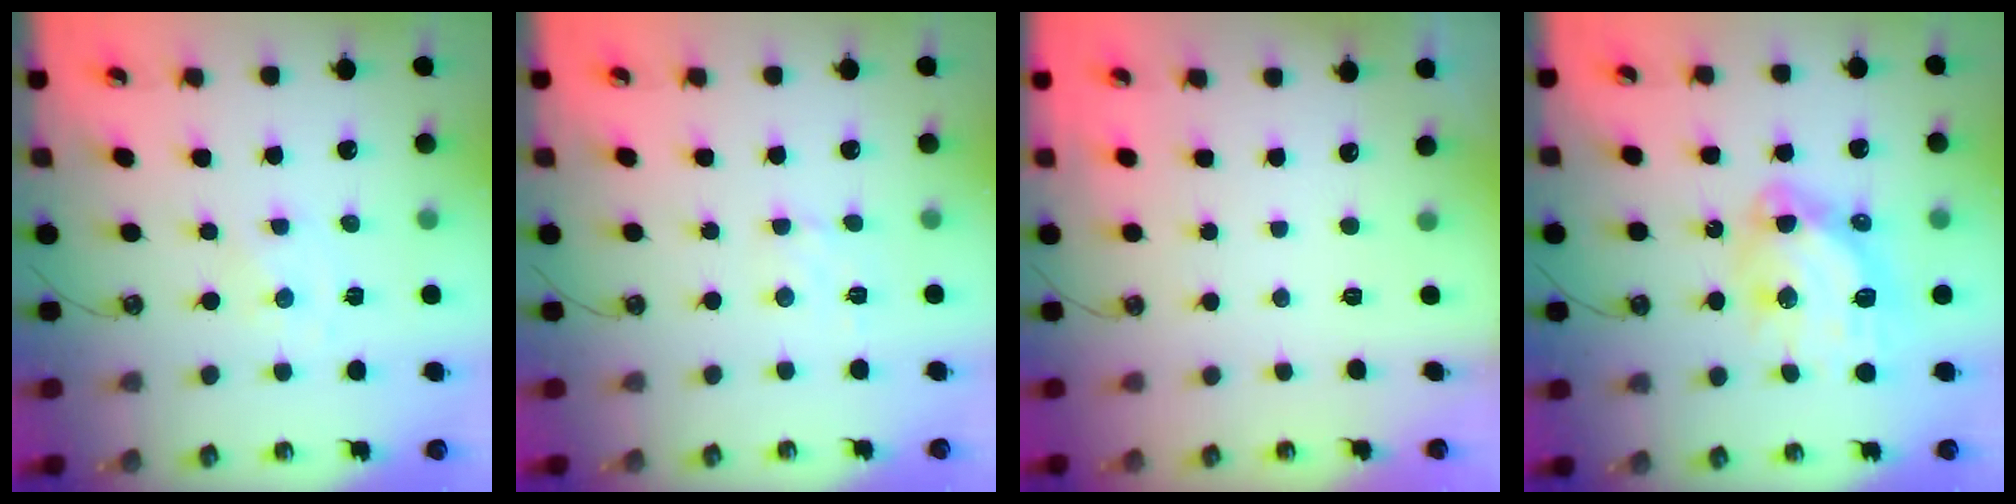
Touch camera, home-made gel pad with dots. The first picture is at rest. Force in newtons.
{"total": 2.1, "press": 2.0, "slide": 0.6}
{"total": 0.0}
{"total": 14.6, "press": 14.5, "slide": 1.5}